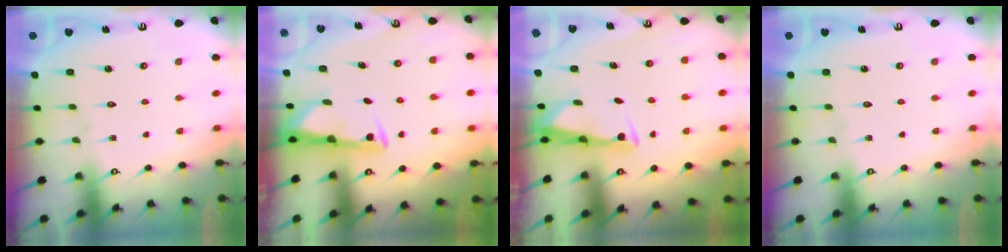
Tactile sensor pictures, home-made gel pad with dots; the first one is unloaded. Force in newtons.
{"total": 3.0, "press": 3.0, "slide": 0.5}
{"total": 3.0, "press": 2.9, "slide": 0.8}
{"total": 0.0}